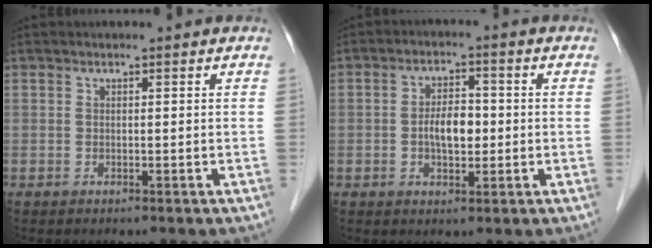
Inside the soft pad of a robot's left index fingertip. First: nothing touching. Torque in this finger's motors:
{"motor_torque": [0.07, 0.07, 0.10, 0.05]}